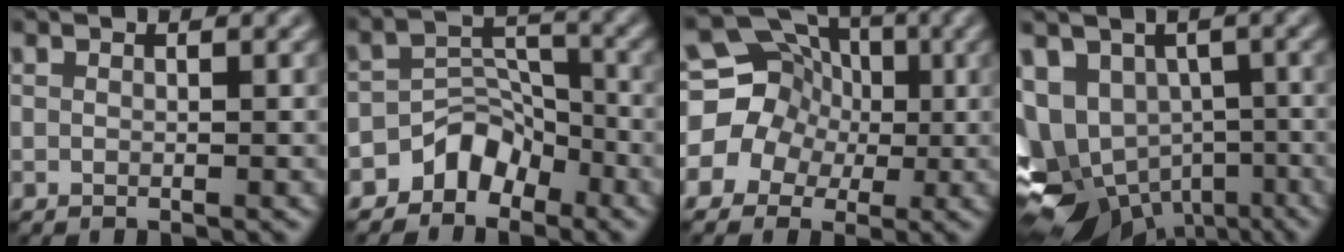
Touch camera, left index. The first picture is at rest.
{"total": 3.9, "force": [-3.0, 2.4, 0.9], "torque": [0.002, 0.009, -0.052]}
{"total": 11.5, "force": [0.3, 10.9, 3.6], "torque": [-0.091, 0.040, -0.035]}
{"total": 10.6, "force": [-3.1, 8.0, 6.2], "torque": [-0.109, -0.021, -0.027]}